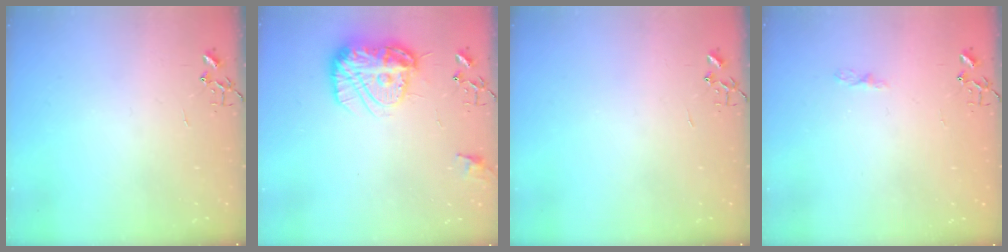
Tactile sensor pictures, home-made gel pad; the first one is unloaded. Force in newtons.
{"total": 15.6, "press": 15.5, "slide": 1.6}
{"total": 0.0}
{"total": 3.4, "press": 3.4, "slide": 0.5}